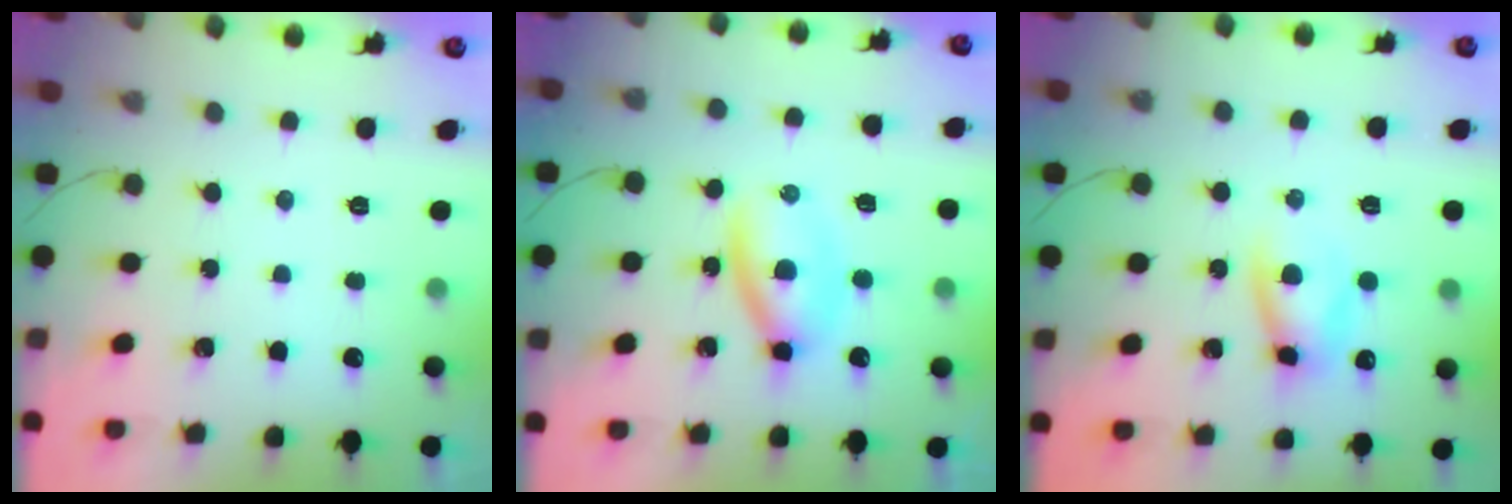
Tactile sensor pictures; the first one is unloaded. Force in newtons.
{"total": 5.4, "press": 5.4, "slide": 0.9}
{"total": 8.0, "press": 7.8, "slide": 1.4}